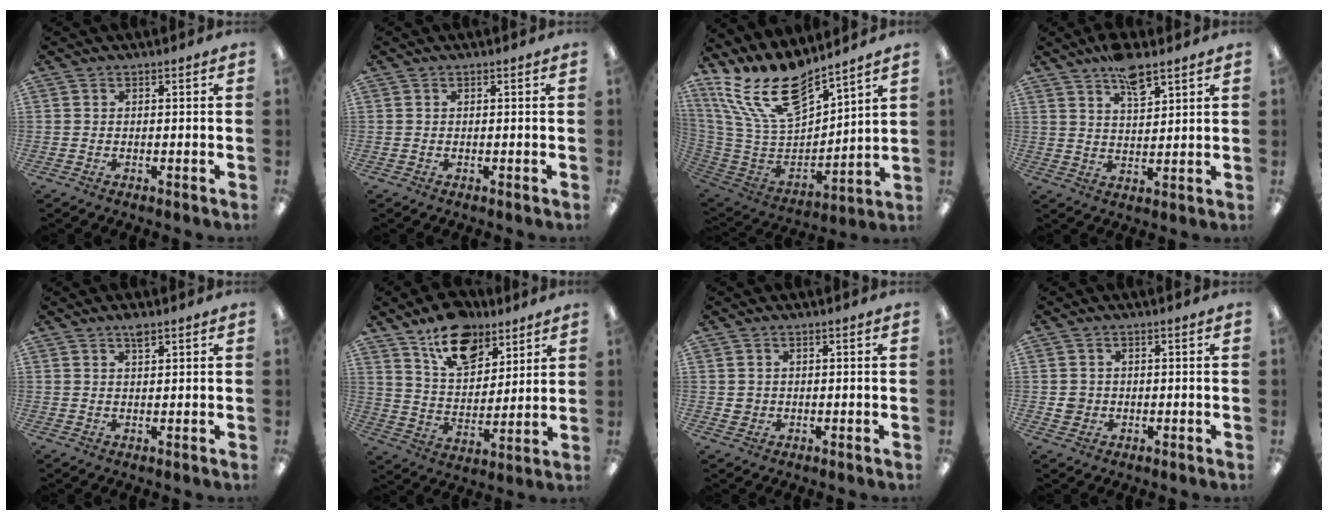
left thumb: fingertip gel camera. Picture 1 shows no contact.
{"total": 0.0}
{"total": 21.5, "force": [15.5, 9.4, 11.6], "torque": [-0.241, -0.105, 0.282]}
{"total": 8.1, "force": [5.8, 3.2, 4.6], "torque": [-0.073, -0.029, 0.102]}
{"total": 2.5, "force": [1.8, 0.7, 1.6], "torque": [-0.029, -0.001, 0.030]}
{"total": 14.2, "force": [10.2, 7.7, 6.2], "torque": [-0.089, -0.054, 0.185]}
{"total": 1.6, "force": [0.6, 1.4, 0.3], "torque": [-0.008, 0.003, 0.010]}
{"total": 2.5, "force": [0.1, 2.4, 0.7], "torque": [-0.005, 0.001, -0.001]}